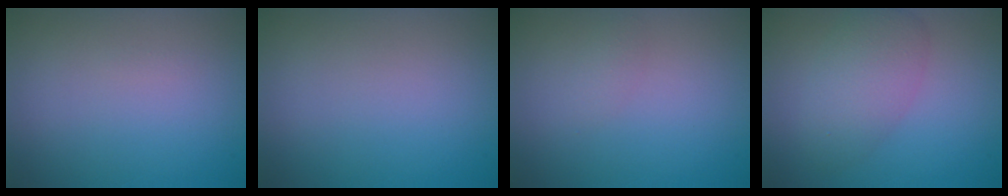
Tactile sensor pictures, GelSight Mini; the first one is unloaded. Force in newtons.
{"total": 0.0}
{"total": 0.8, "press": 0.8, "slide": 0.0}
{"total": 4.0, "press": 4.0, "slide": 0.3}